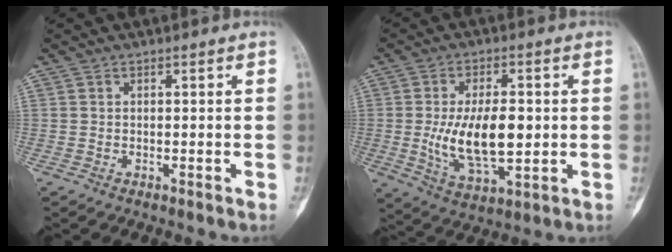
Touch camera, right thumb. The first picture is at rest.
{"total": 13.6, "force": [-0.3, 6.5, 11.9], "torque": [-0.202, -0.012, 0.005]}